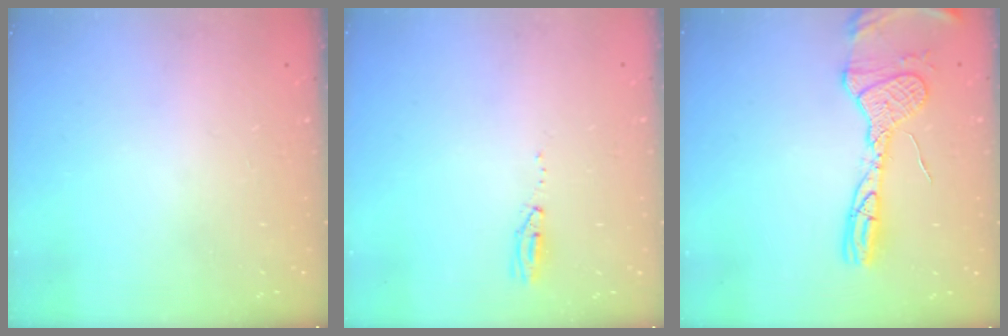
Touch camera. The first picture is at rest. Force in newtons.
{"total": 4.2, "press": 2.6, "slide": 3.3}
{"total": 14.2, "press": 14.2, "slide": 1.3}